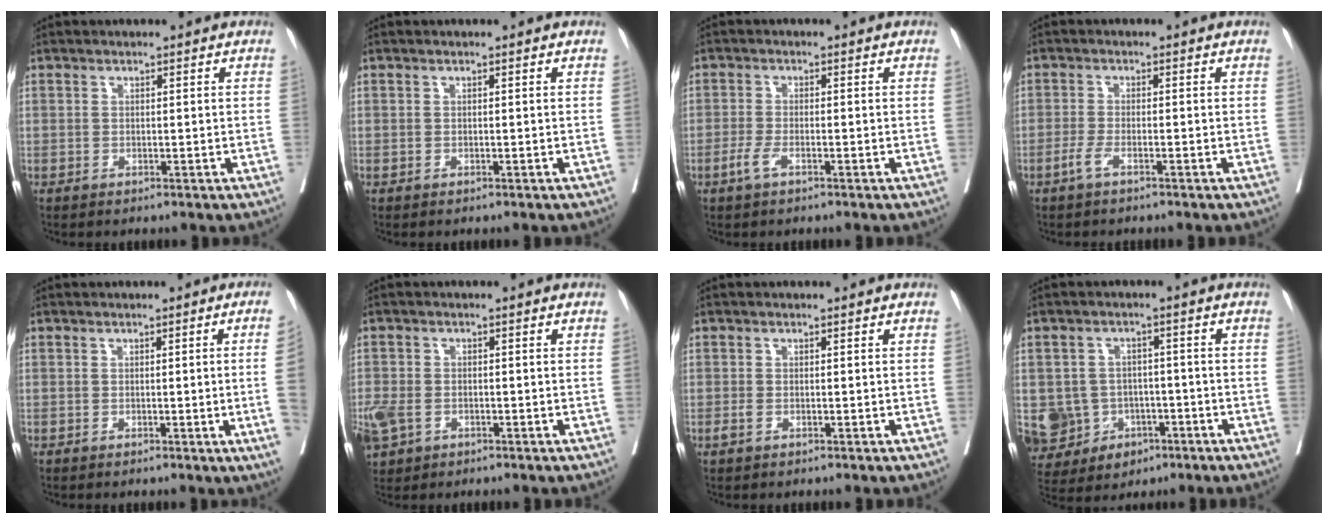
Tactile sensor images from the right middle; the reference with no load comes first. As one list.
[{"total": 0.0}, {"total": 2.3, "force": [-1.3, 0.7, 1.8], "torque": [-0.045, -0.002, -0.028]}, {"total": 1.9, "force": [-1.3, 0.2, 1.4], "torque": [-0.035, -0.002, -0.028]}, {"total": 5.9, "force": [-0.8, -2.2, 5.4], "torque": [-0.067, -0.015, -0.006]}, {"total": 8.8, "force": [-3.9, 6.3, 4.7], "torque": [-0.140, -0.008, -0.065]}, {"total": 0.8, "force": [-0.4, 0.4, 0.6], "torque": [-0.016, -0.001, -0.005]}, {"total": 9.3, "force": [-2.9, 8.5, 2.6], "torque": [-0.065, 0.014, -0.032]}]